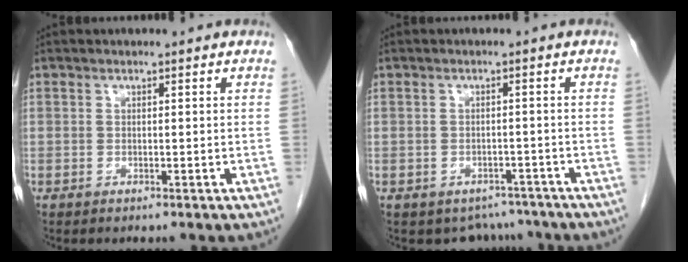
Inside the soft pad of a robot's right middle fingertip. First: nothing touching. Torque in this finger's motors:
{"motor_torque": [-0.26, -0.36, -0.03, 0.00]}